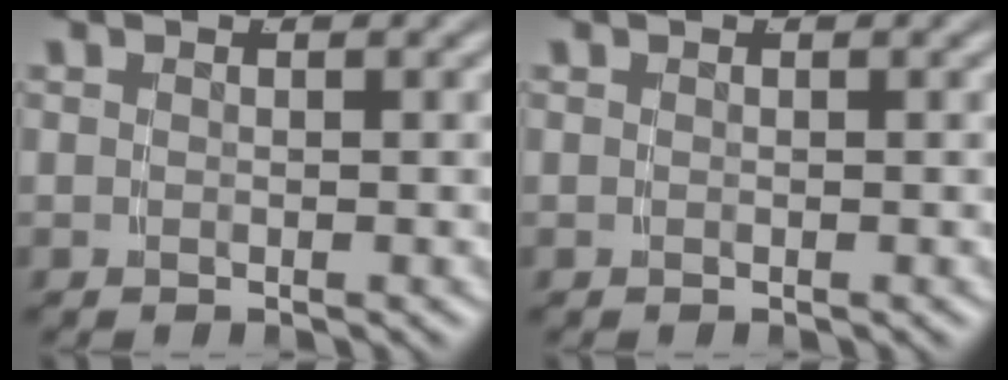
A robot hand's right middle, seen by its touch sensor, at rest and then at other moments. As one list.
[{"total": 0.0}]